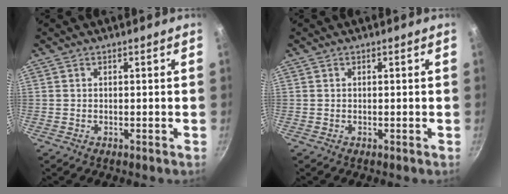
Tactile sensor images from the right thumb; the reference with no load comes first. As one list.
[{"total": 0.0}]